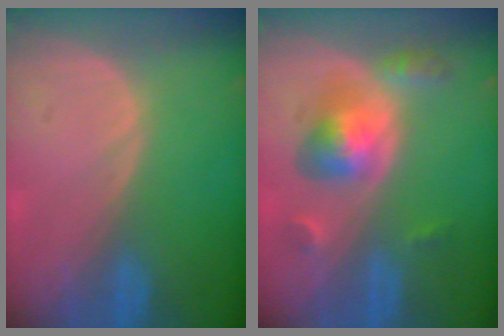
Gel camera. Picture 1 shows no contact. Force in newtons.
{"total": 6.2, "press": 5.8, "slide": 2.3}